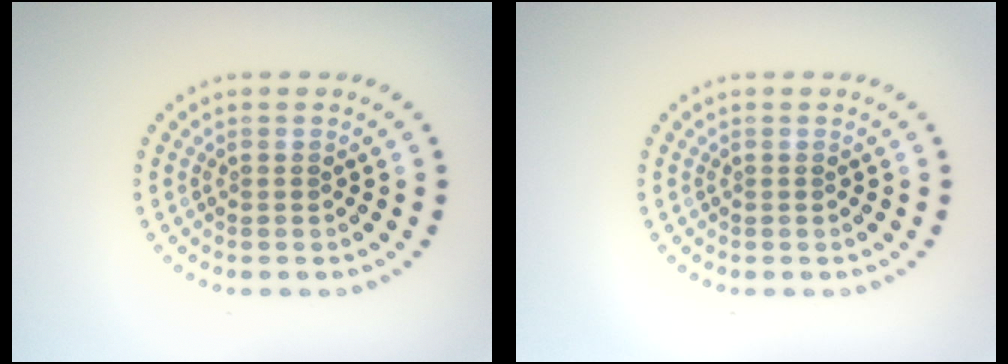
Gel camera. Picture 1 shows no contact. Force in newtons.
{"total": 0.0}